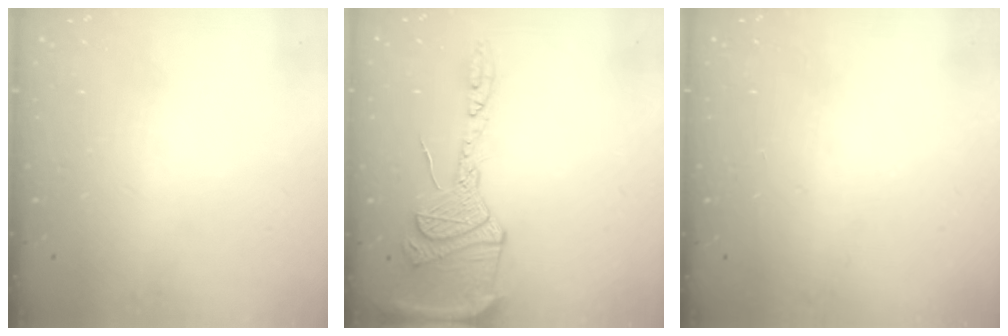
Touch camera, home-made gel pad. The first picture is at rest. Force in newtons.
{"total": 19.2, "press": 16.4, "slide": 9.9}
{"total": 0.0}